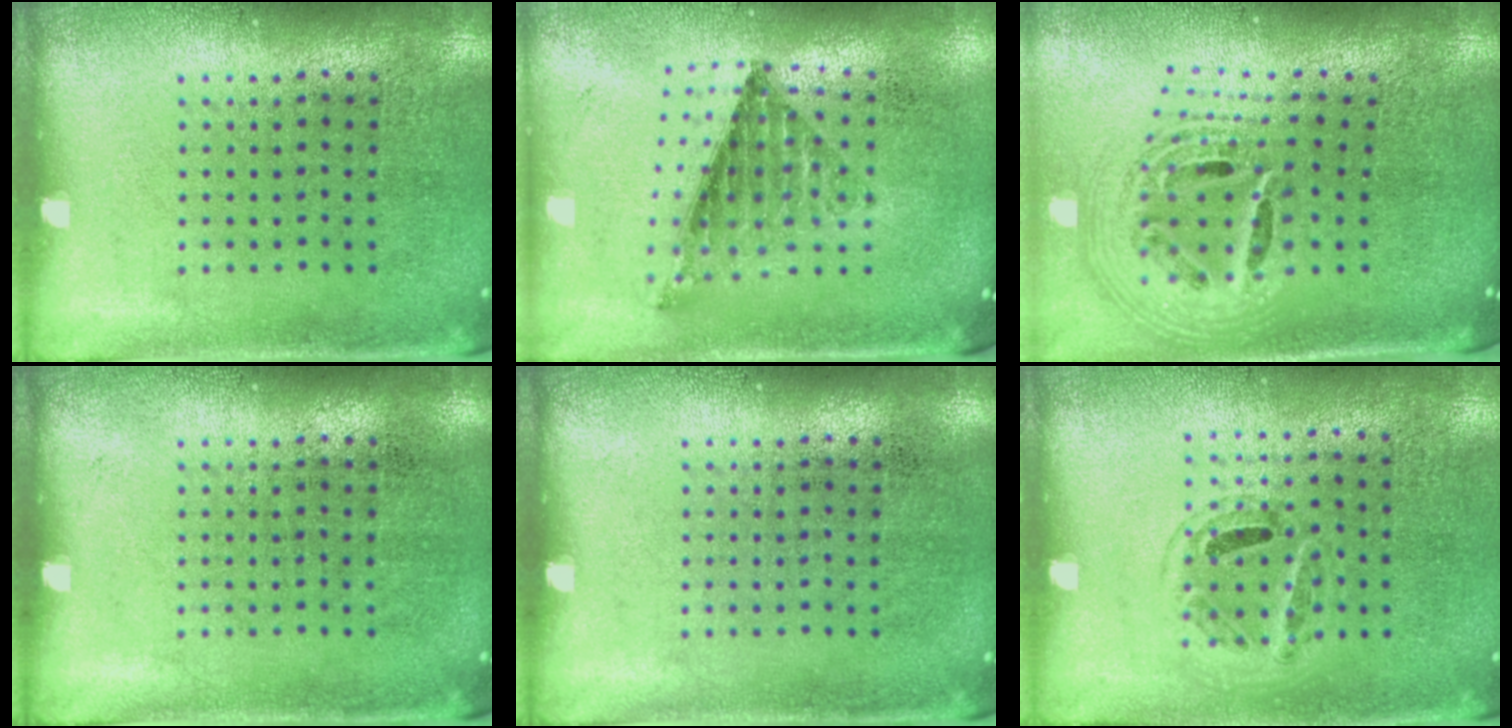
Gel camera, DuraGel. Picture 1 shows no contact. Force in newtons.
{"total": 0.9, "press": 0.9, "slide": 0.0}
{"total": 2.7, "press": 1.9, "slide": 1.9}
{"total": 0.0}
{"total": 0.0}
{"total": 0.9, "press": 0.8, "slide": 0.5}